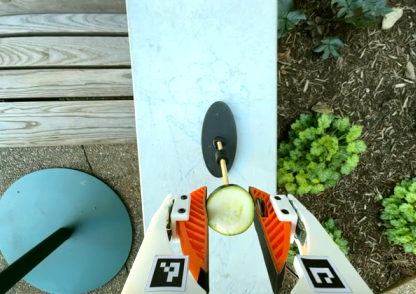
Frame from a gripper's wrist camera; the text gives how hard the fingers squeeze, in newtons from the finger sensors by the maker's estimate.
{"total": 13.1, "left": 13.7, "right": 12.4}